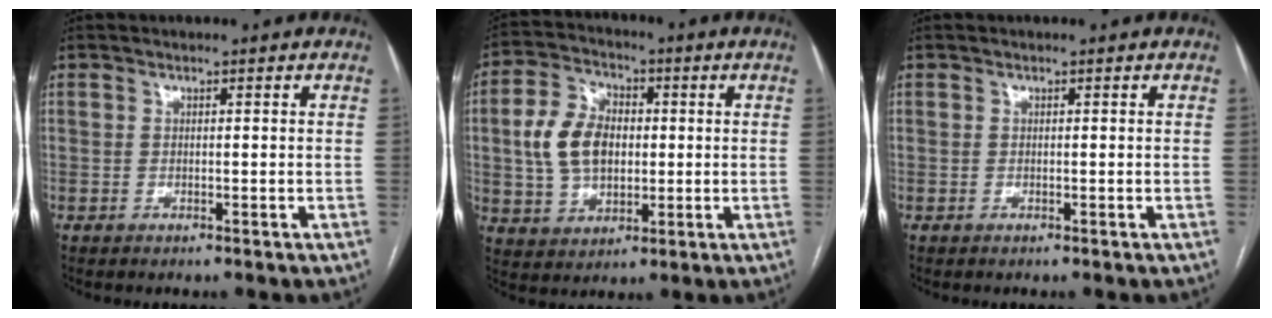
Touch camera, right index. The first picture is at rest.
{"total": 10.6, "force": [0.6, 7.3, 7.7], "torque": [-0.172, 0.025, 0.017]}
{"total": 0.0}